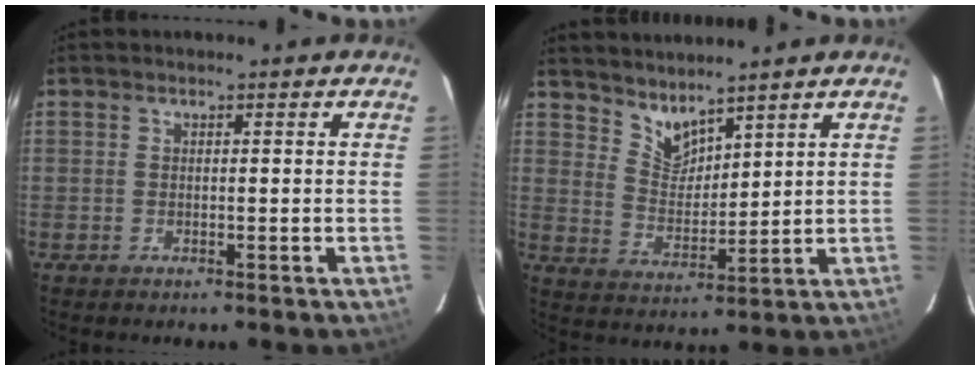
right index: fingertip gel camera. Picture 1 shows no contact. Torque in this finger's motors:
{"motor_torque": [-0.03, 0.43, 0.00, 0.00]}